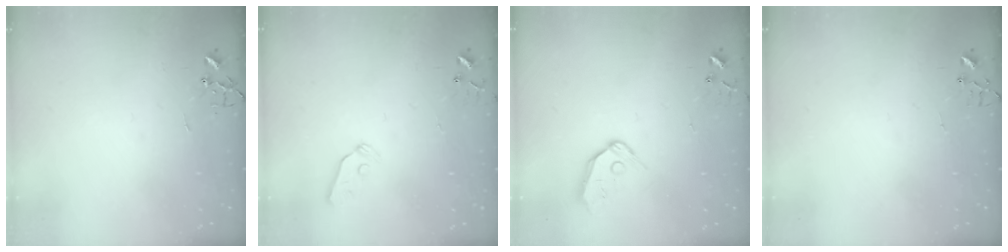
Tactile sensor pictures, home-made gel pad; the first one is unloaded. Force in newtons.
{"total": 5.2, "press": 5.2, "slide": 0.6}
{"total": 8.7, "press": 8.7, "slide": 1.0}
{"total": 5.0, "press": 5.0, "slide": 0.4}